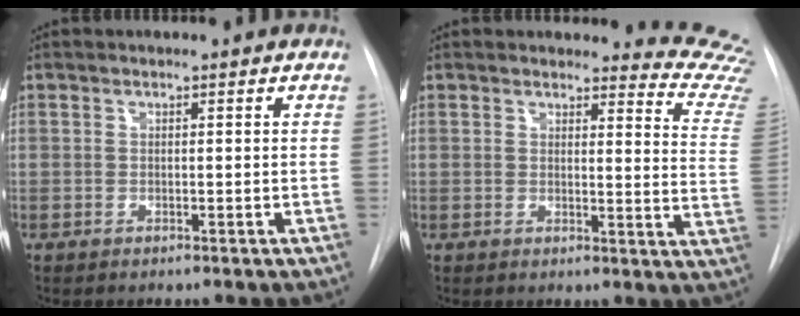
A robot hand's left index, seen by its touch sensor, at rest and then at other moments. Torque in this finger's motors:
{"motor_torque": [0.87, -1.27, 0.02, -0.01]}